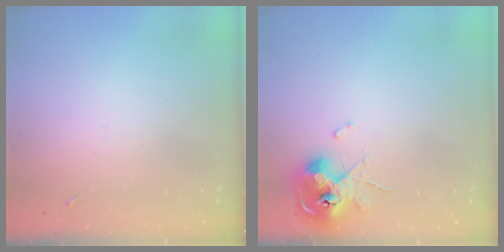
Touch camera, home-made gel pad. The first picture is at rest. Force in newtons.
{"total": 10.0, "press": 9.9, "slide": 1.1}